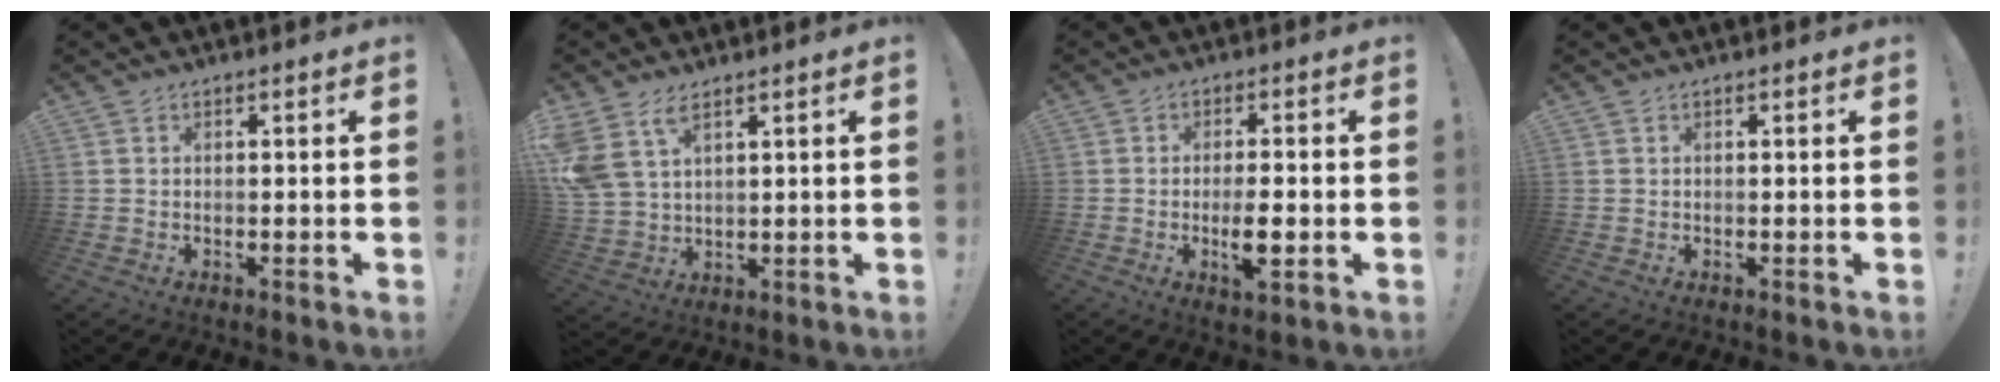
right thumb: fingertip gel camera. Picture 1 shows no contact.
{"total": 8.2, "force": [5.3, 4.0, 4.8], "torque": [-0.106, -0.022, 0.102]}
{"total": 6.6, "force": [-1.8, 1.5, 6.2], "torque": [-0.110, -0.003, -0.030]}
{"total": 0.0}